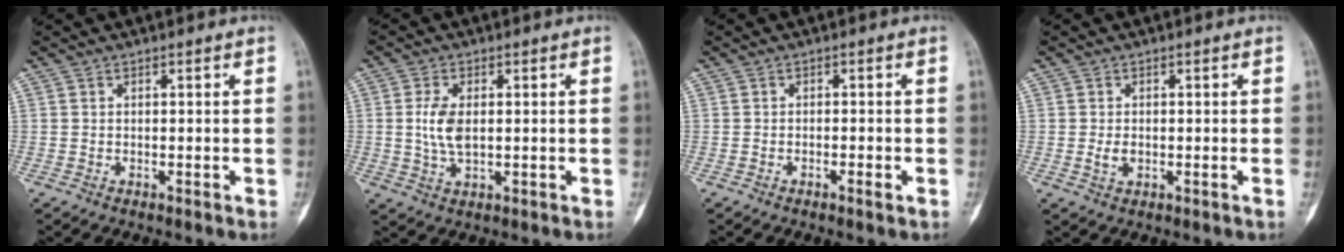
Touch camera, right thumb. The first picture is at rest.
{"total": 5.6, "force": [0.5, 3.0, 4.7], "torque": [-0.095, -0.003, 0.010]}
{"total": 1.1, "force": [-0.7, 0.3, 0.8], "torque": [-0.020, 0.004, -0.011]}
{"total": 1.7, "force": [-0.1, 1.2, 1.3], "torque": [-0.027, -0.002, -0.001]}